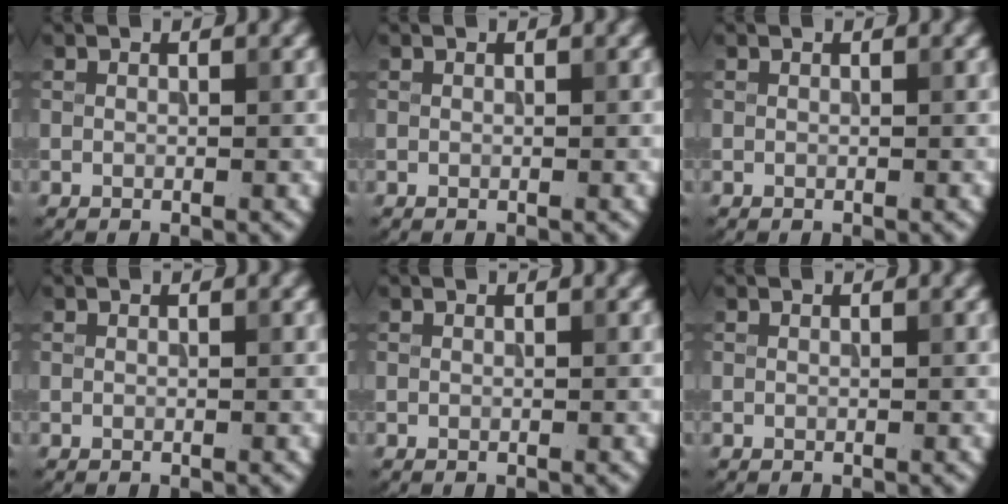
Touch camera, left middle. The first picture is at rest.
{"total": 0.0}
{"total": 0.0}
{"total": 0.0}
{"total": 0.0}
{"total": 0.0}